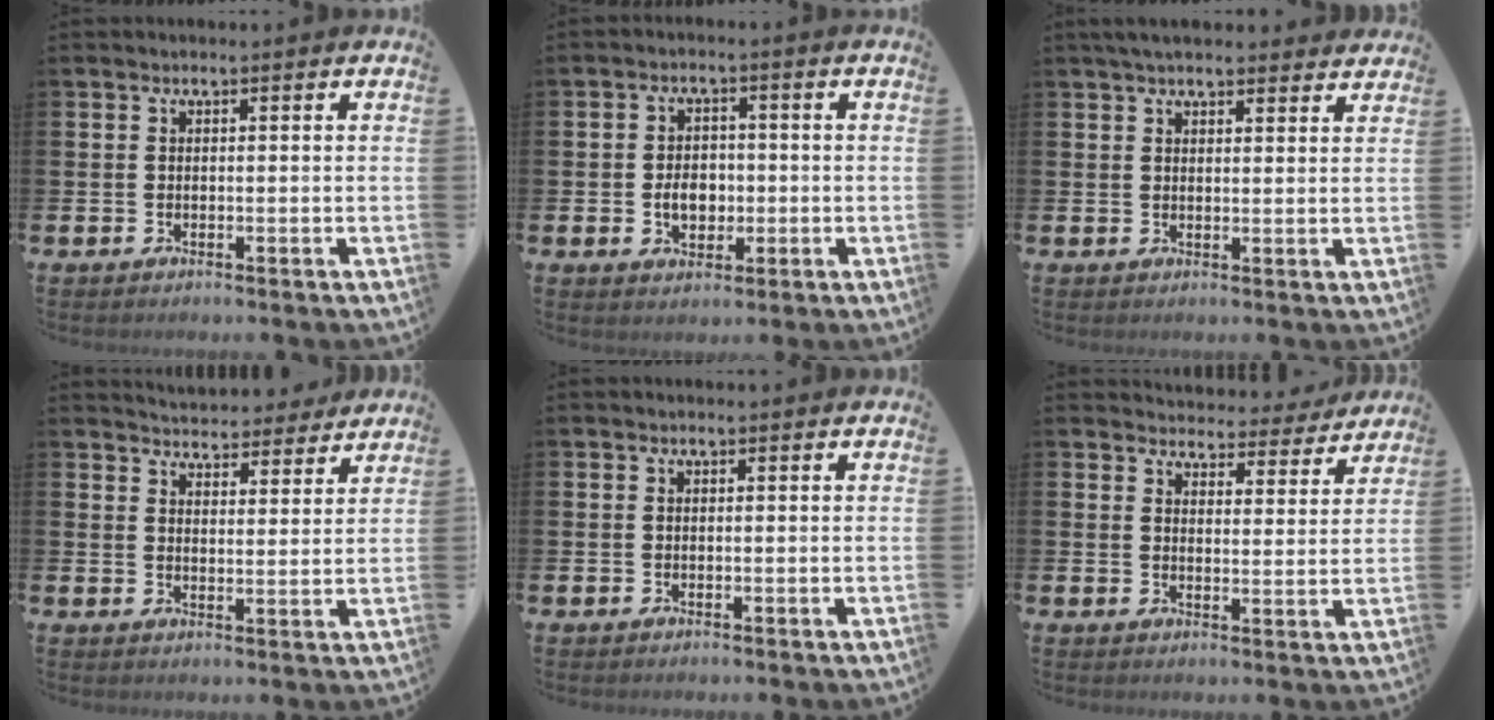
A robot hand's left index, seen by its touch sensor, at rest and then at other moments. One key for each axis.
{"total": 3.0, "fx": -0.6, "fy": 2.3, "fz": 1.8, "tx": -0.016, "ty": -0.004, "tz": -0.019}
{"total": 3.7, "fx": 3.4, "fy": 0.8, "fz": 1.1, "tx": -0.027, "ty": -0.009, "tz": 0.063}
{"total": 4.9, "fx": 4.8, "fy": 0.8, "fz": -0.1, "tx": -0.003, "ty": -0.037, "tz": 0.084}
{"total": 0.0}
{"total": 4.4, "fx": 4.3, "fy": 1.0, "fz": 0.1, "tx": -0.007, "ty": -0.037, "tz": 0.070}